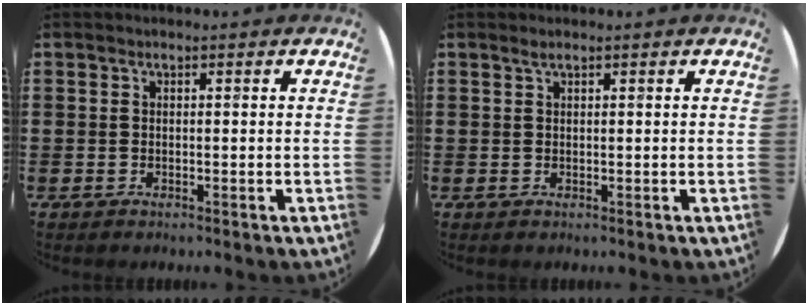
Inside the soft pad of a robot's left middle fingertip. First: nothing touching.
{"total": 0.6, "force": [0.4, 0.0, 0.4], "torque": [-0.008, 0.000, 0.007]}